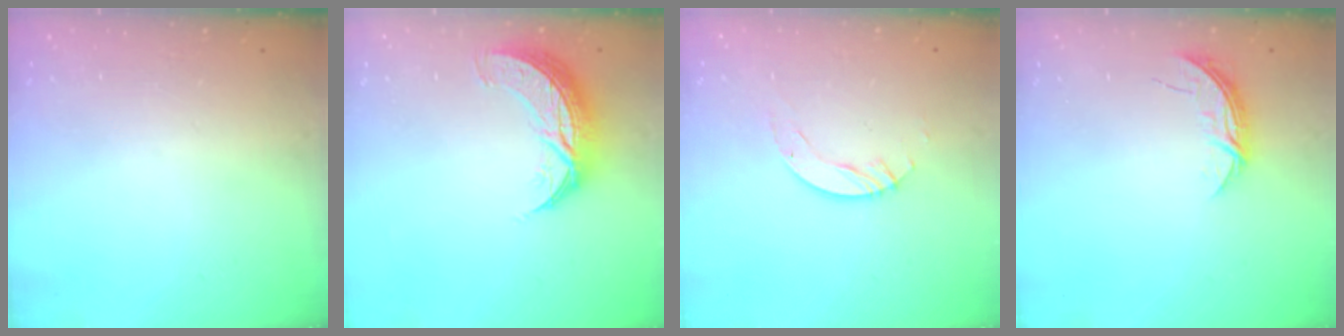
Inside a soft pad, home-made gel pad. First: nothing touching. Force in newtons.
{"total": 10.3, "press": 10.2, "slide": 0.7}
{"total": 4.0, "press": 4.0, "slide": 0.3}
{"total": 5.4, "press": 5.4, "slide": 0.6}